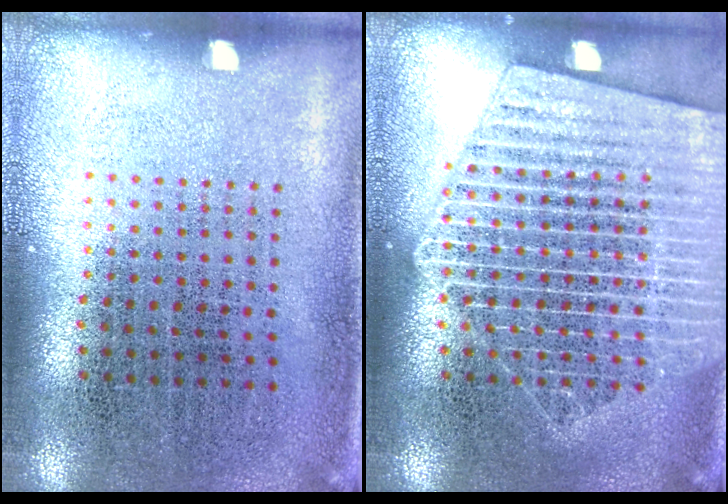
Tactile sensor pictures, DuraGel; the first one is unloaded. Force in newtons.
{"total": 3.9, "press": 3.9, "slide": 0.5}